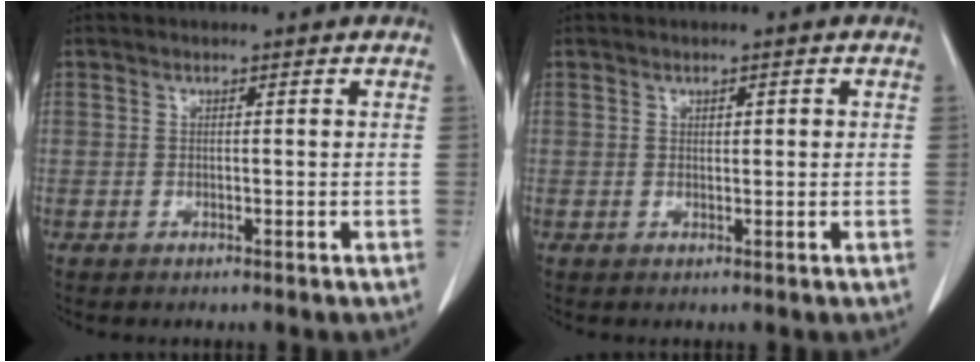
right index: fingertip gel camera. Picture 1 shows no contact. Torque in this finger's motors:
{"motor_torque": [-0.22, -0.14, -0.06, -0.01]}